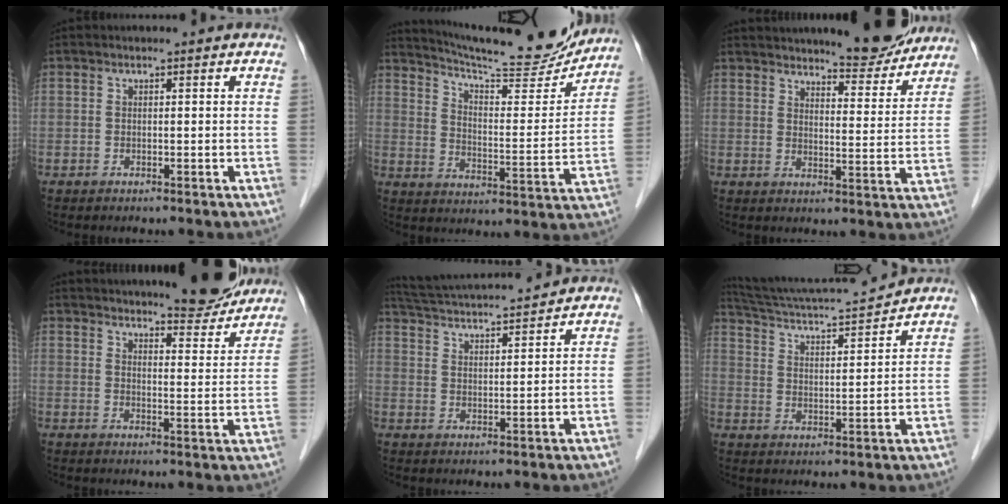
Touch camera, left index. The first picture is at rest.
{"total": 19.2, "force": [18.0, 1.4, 6.5], "torque": [-0.105, -0.044, 0.249]}
{"total": 10.7, "force": [9.7, 1.7, 4.0], "torque": [-0.049, -0.018, 0.126]}
{"total": 10.5, "force": [9.8, 1.3, 3.7], "torque": [-0.044, -0.018, 0.123]}
{"total": 13.4, "force": [12.3, 0.6, 5.1], "torque": [-0.103, 0.025, 0.197]}
{"total": 14.7, "force": [13.8, 0.2, 5.2], "torque": [-0.102, 0.011, 0.219]}